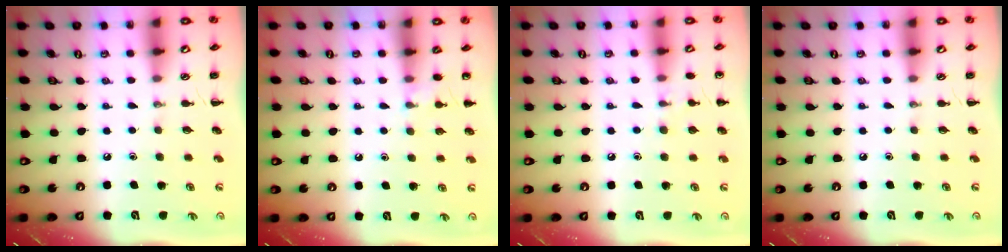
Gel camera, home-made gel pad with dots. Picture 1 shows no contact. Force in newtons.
{"total": 5.8, "press": 5.6, "slide": 1.8}
{"total": 6.8, "press": 6.6, "slide": 1.8}
{"total": 0.0}